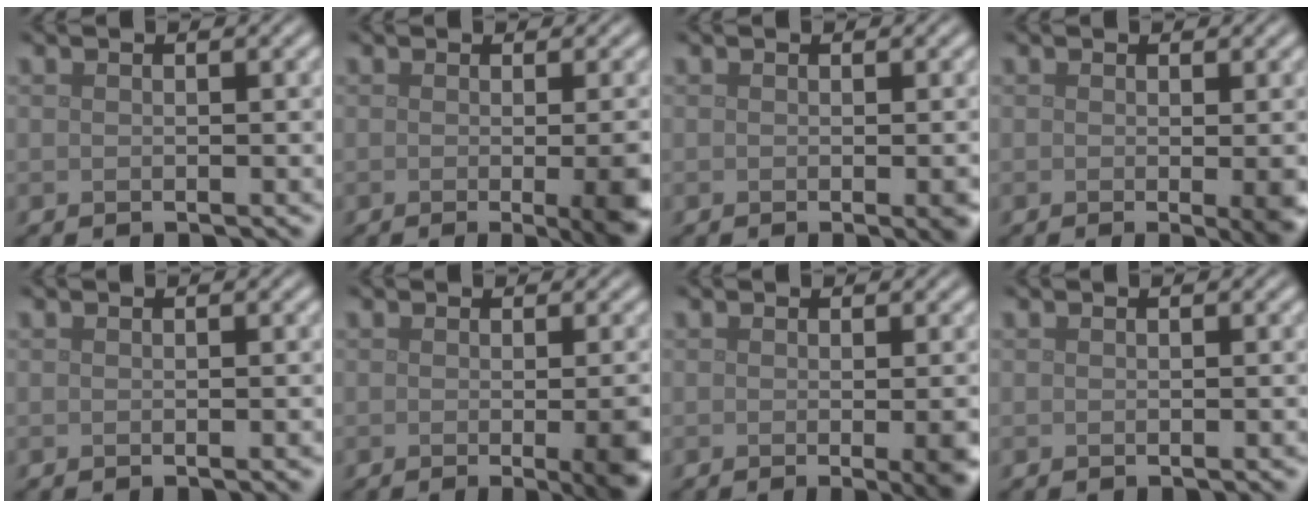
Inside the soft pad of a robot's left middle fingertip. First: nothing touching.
{"total": 7.6, "force": [-1.4, 2.9, 6.9], "torque": [-0.051, -0.009, -0.010]}
{"total": 2.1, "force": [-0.5, 0.5, 2.0], "torque": [-0.016, -0.002, -0.007]}
{"total": 3.4, "force": [-0.5, 0.9, 3.2], "torque": [-0.035, -0.008, -0.008]}
{"total": 0.9, "force": [-0.3, 0.2, 0.8], "torque": [-0.006, 0.000, -0.004]}
{"total": 6.8, "force": [-1.5, 2.6, 6.1], "torque": [-0.051, -0.012, -0.005]}
{"total": 4.4, "force": [-0.9, 1.4, 4.0], "torque": [-0.036, -0.006, -0.007]}
{"total": 0.6, "force": [-0.3, 0.1, 0.6], "torque": [-0.004, 0.001, -0.003]}